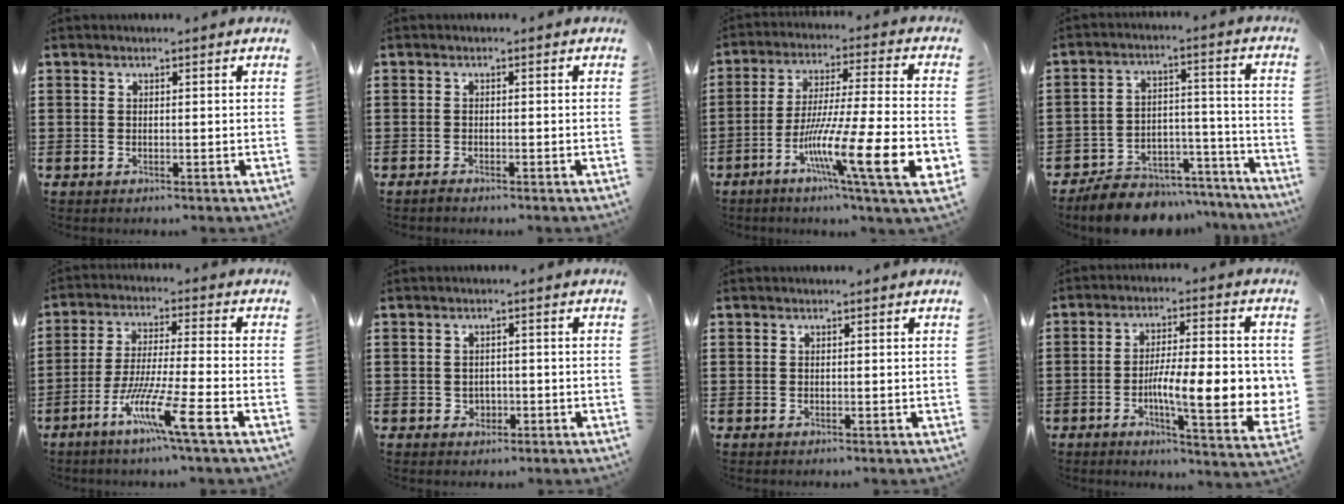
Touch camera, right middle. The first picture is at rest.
{"total": 0.6, "force": [-0.6, 0.0, 0.2], "torque": [-0.007, -0.005, -0.010]}
{"total": 16.6, "force": [-6.9, 2.0, 14.9], "torque": [-0.279, -0.011, -0.116]}
{"total": 8.0, "force": [-7.5, 2.4, 1.3], "torque": [-0.010, 0.035, -0.142]}
{"total": 9.9, "force": [-5.8, 0.2, 8.0], "torque": [-0.154, -0.007, -0.111]}
{"total": 1.4, "force": [-0.4, 1.3, 0.5], "torque": [-0.015, 0.000, -0.010]}
{"total": 0.0}
{"total": 11.9, "force": [-2.1, 2.9, 11.3], "torque": [-0.183, -0.010, -0.035]}